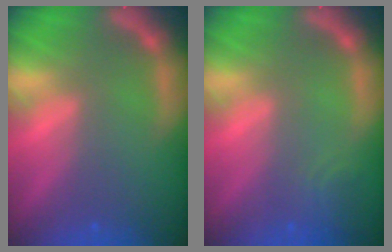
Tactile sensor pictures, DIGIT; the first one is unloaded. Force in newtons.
{"total": 1.9}